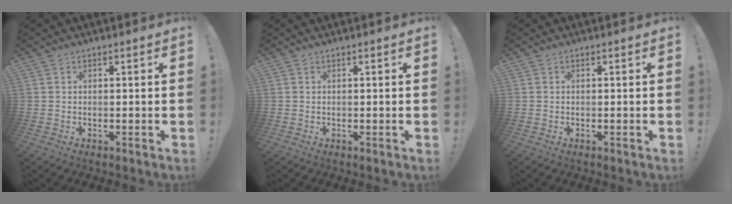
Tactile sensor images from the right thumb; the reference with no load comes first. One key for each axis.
{"total": 0.0}
{"total": 0.0}